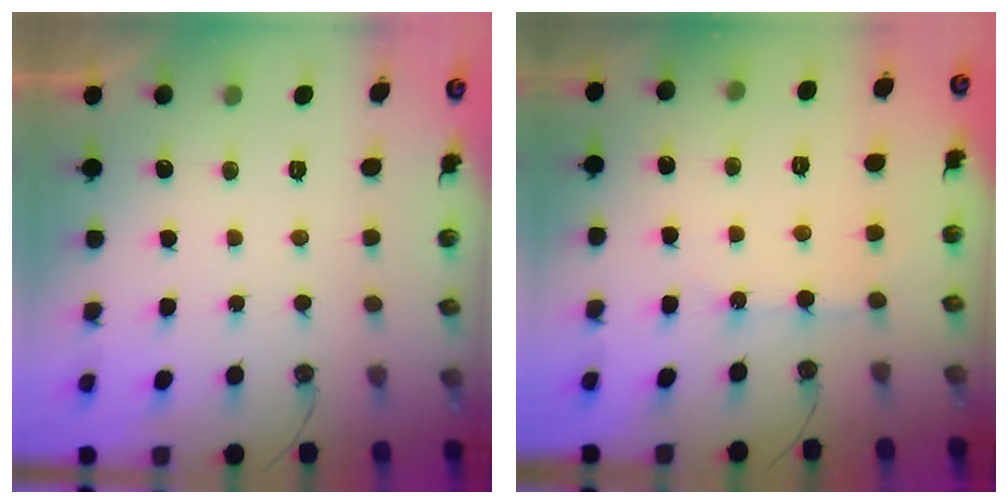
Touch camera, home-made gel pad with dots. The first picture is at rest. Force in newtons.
{"total": 5.0, "press": 5.0, "slide": 0.3}